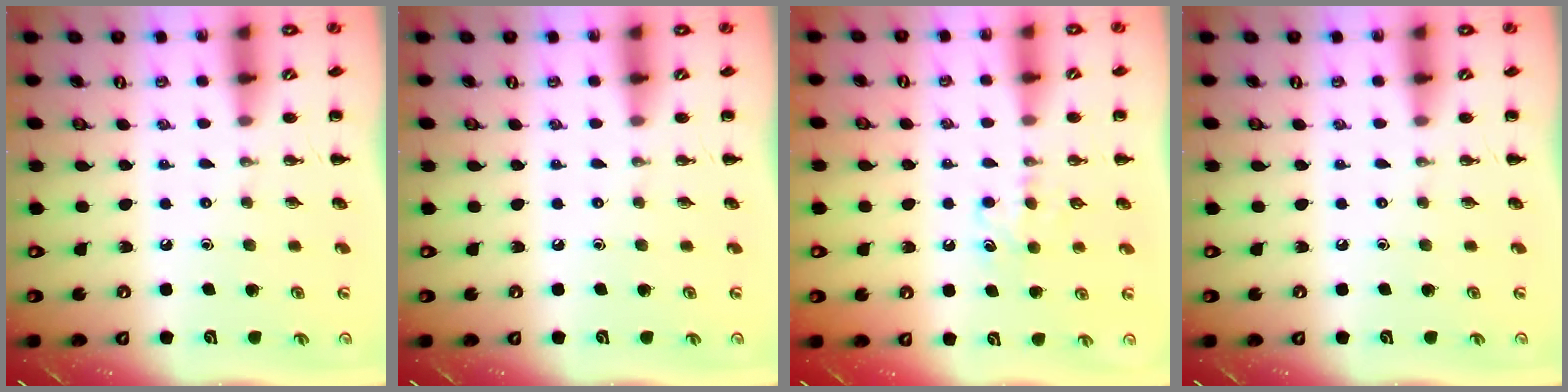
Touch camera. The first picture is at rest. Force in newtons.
{"total": 0.0}
{"total": 5.0, "press": 4.8, "slide": 1.5}
{"total": 0.0}